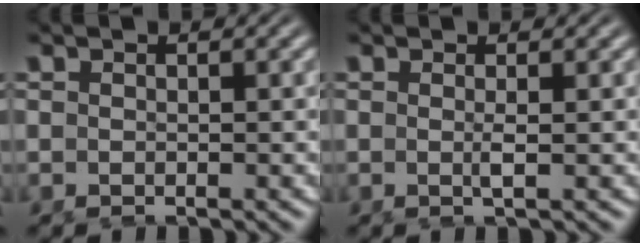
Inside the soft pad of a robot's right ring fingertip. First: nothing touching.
{"total": 1.2, "force": [-0.1, -0.8, 0.9], "torque": [-0.015, -0.007, 0.001]}